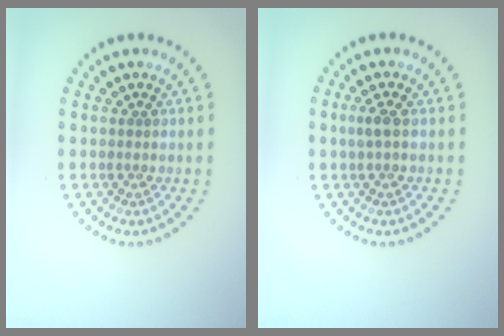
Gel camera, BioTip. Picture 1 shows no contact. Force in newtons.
{"total": 1.0, "press": 0.9, "slide": 0.4}